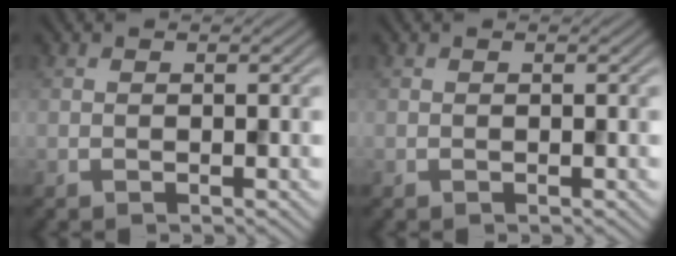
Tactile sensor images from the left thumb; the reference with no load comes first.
{"total": 0.0}